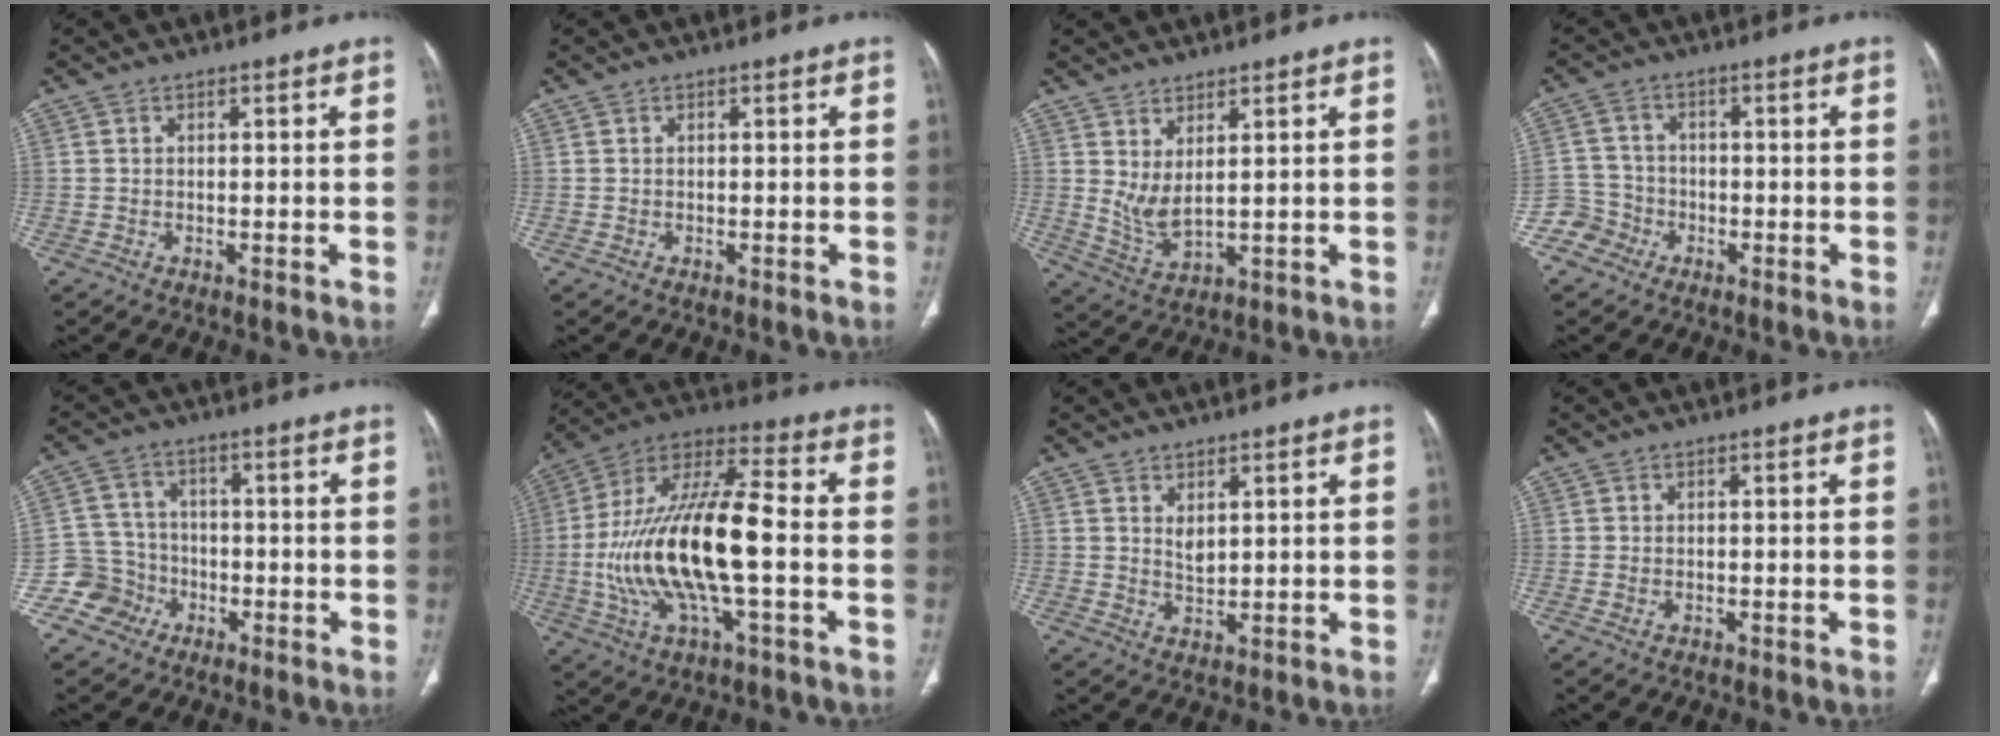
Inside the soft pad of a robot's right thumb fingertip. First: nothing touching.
{"total": 0.0}
{"total": 5.7, "force": [2.3, 1.9, 4.8], "torque": [-0.103, -0.030, 0.058]}
{"total": 4.9, "force": [-2.9, 4.0, -0.4], "torque": [0.032, 0.026, -0.063]}
{"total": 6.9, "force": [-3.4, 6.0, -0.1], "torque": [0.037, 0.035, -0.066]}
{"total": 22.2, "force": [-3.2, 7.5, 20.7], "torque": [-0.420, 0.029, -0.055]}
{"total": 2.5, "force": [1.1, 1.3, 1.8], "torque": [-0.027, -0.013, 0.027]}
{"total": 0.8, "force": [-0.2, 0.5, 0.5], "torque": [-0.017, 0.007, 0.002]}